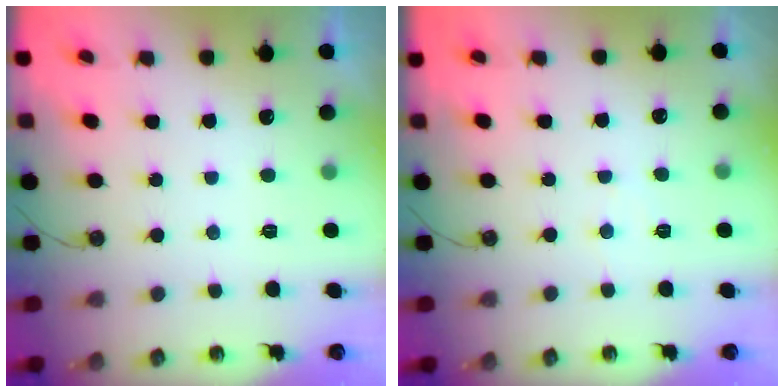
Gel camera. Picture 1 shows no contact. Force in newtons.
{"total": 3.1, "press": 3.1, "slide": 0.5}